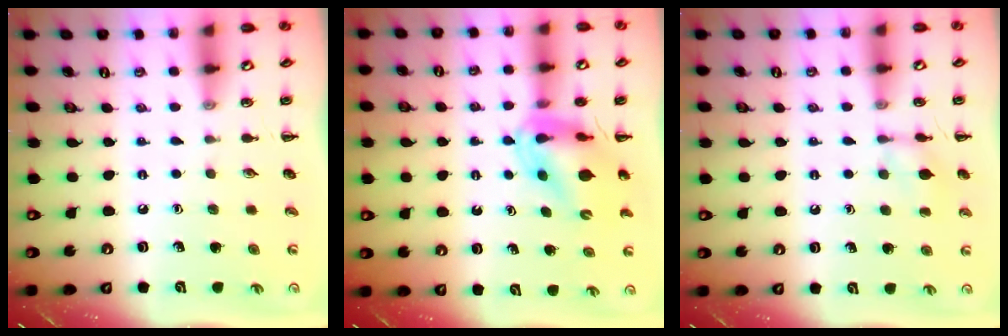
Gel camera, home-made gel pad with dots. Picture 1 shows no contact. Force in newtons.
{"total": 11.2, "press": 10.6, "slide": 3.6}
{"total": 8.7, "press": 8.7, "slide": 1.0}